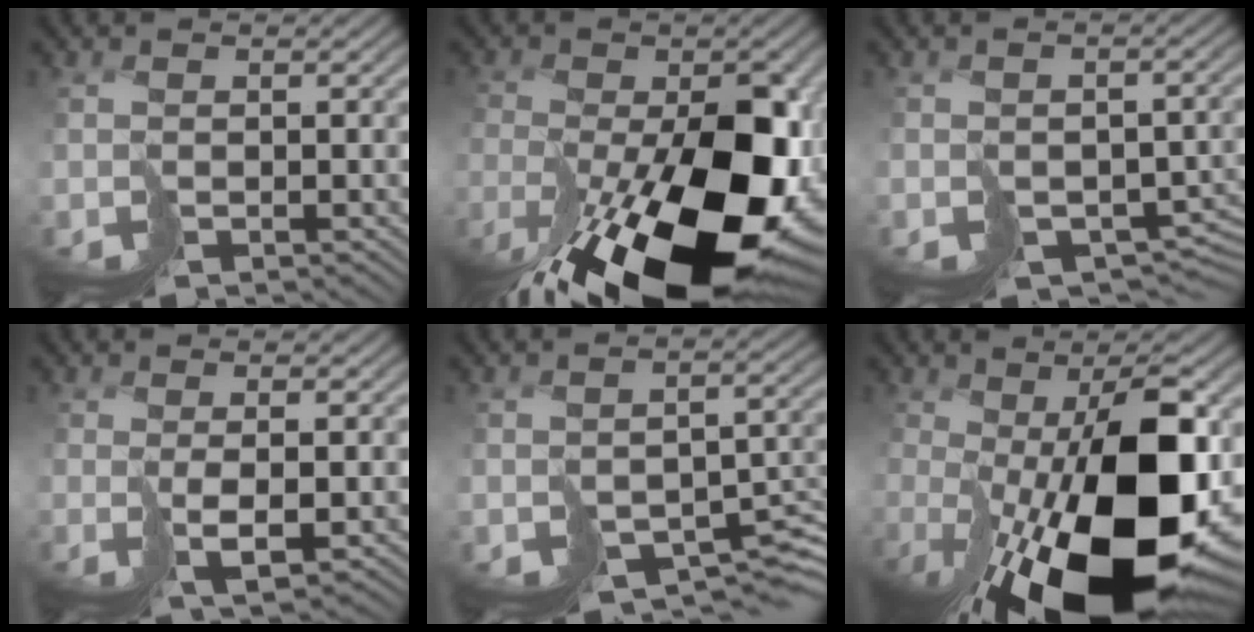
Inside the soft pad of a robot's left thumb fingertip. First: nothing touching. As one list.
[{"total": 19.0, "force": [-8.6, 8.5, 14.7], "torque": [-0.233, -0.052, -0.106]}, {"total": 6.2, "force": [-2.7, 4.1, 3.8], "torque": [-0.063, -0.027, -0.021]}, {"total": 1.8, "force": [0.8, -0.6, 1.5], "torque": [-0.023, 0.007, 0.020]}, {"total": 6.8, "force": [-4.3, 3.4, 4.0], "torque": [-0.054, -0.028, -0.043]}, {"total": 18.5, "force": [-3.4, 7.3, 16.6], "torque": [-0.238, -0.027, -0.033]}]